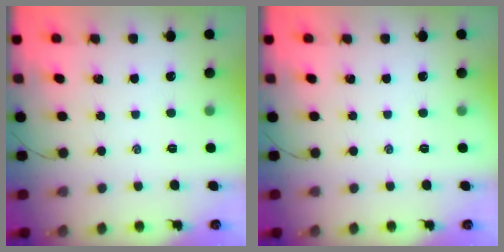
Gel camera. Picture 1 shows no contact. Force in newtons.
{"total": 0.0}